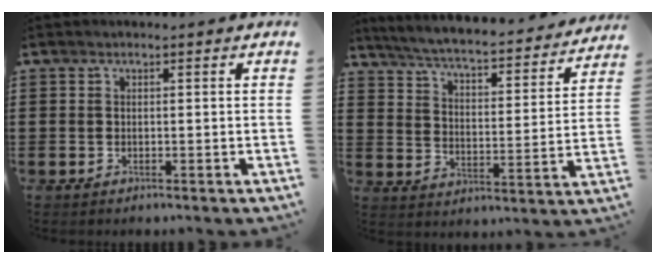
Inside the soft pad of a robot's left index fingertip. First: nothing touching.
{"total": 4.7, "force": [4.4, -0.3, 1.5], "torque": [-0.052, -0.040, 0.067]}